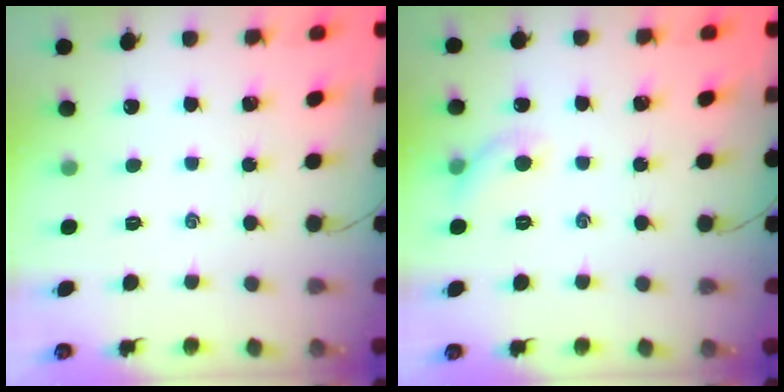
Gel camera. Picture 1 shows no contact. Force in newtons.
{"total": 5.2, "press": 5.1, "slide": 1.0}